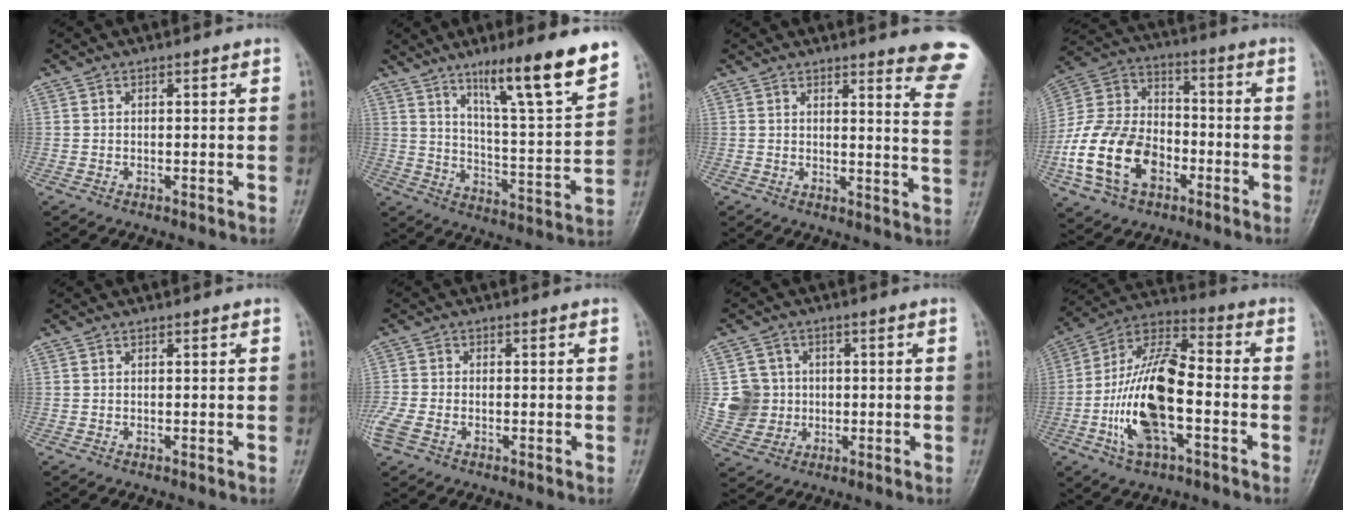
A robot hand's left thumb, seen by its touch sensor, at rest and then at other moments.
{"total": 17.2, "force": [11.5, 1.7, 12.6], "torque": [-0.177, -0.067, 0.186]}
{"total": 11.3, "force": [9.7, 0.5, 5.8], "torque": [-0.044, -0.086, 0.090]}
{"total": 18.2, "force": [-6.5, 12.5, 11.4], "torque": [-0.206, 0.045, -0.119]}
{"total": 0.0}
{"total": 5.5, "force": [-2.2, 3.5, 3.6], "torque": [-0.103, 0.005, -0.044]}
{"total": 7.8, "force": [0.2, 7.5, 2.2], "torque": [-0.019, 0.007, 0.005]}
{"total": 17.7, "force": [-4.2, 8.0, 15.3], "torque": [-0.291, 0.035, -0.081]}